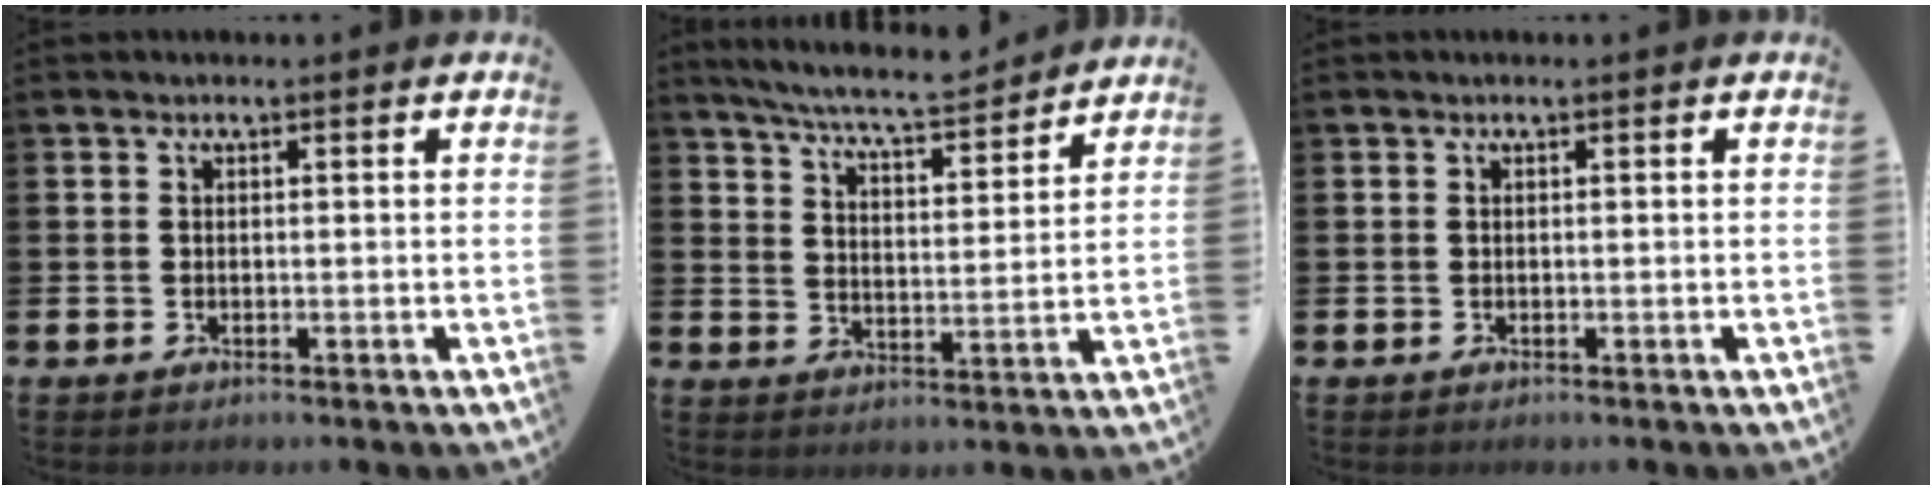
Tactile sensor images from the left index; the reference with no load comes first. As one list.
[{"total": 7.2, "force": [6.9, 0.2, 2.2], "torque": [-0.072, -0.041, 0.120]}, {"total": 0.0}]